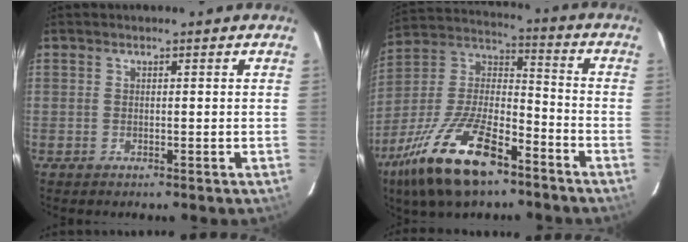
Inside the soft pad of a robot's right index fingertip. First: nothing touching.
{"total": 21.0, "force": [-12.9, 8.2, 14.5], "torque": [-0.304, -0.018, -0.234]}